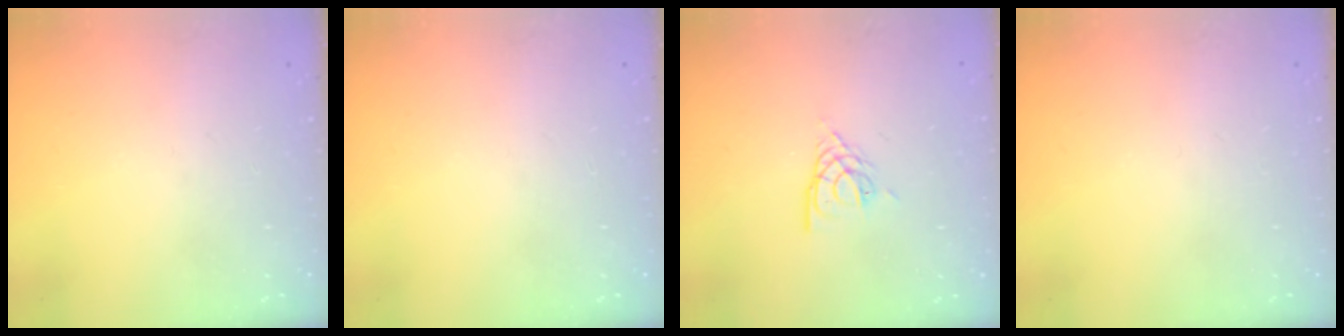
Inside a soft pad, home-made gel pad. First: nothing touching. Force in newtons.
{"total": 0.0}
{"total": 5.2, "press": 5.2, "slide": 0.3}
{"total": 0.0}